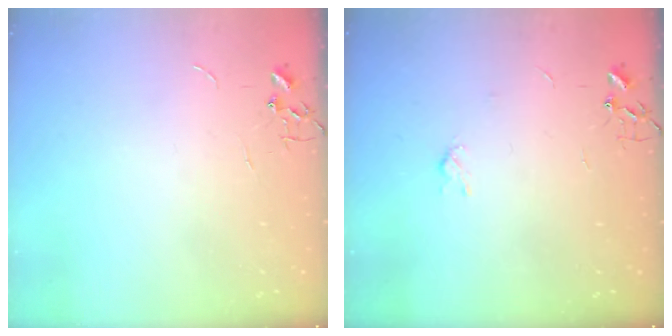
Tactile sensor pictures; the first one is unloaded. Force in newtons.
{"total": 3.0, "press": 2.9, "slide": 0.6}